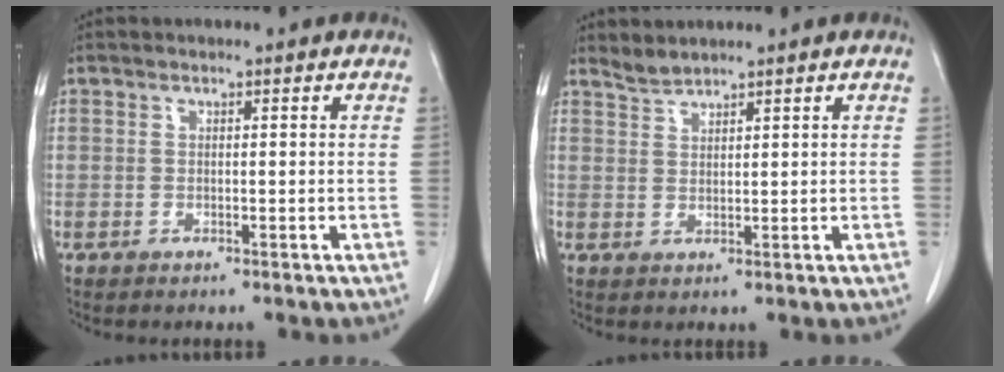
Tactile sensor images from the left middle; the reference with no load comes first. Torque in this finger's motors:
{"motor_torque": [0.00, -0.06, -0.02, -0.01]}